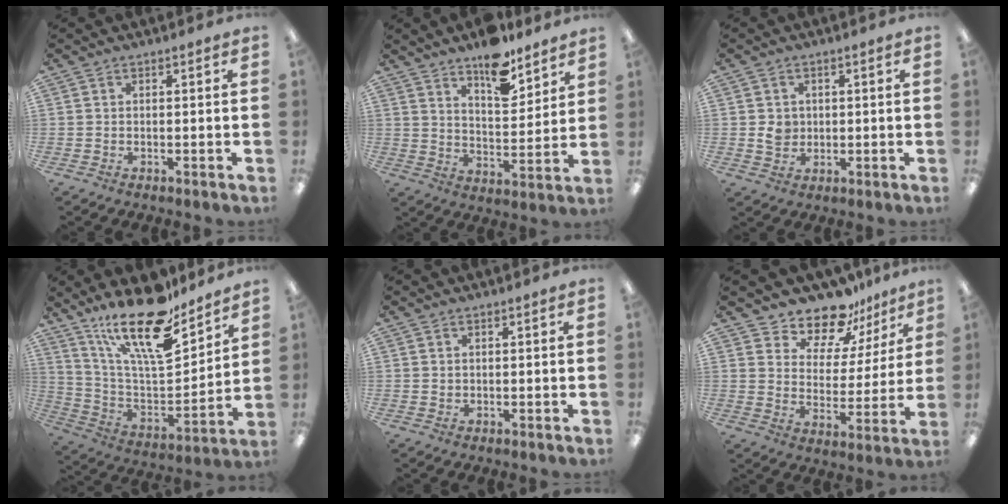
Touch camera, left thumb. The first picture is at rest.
{"total": 11.6, "force": [9.3, 4.3, 5.5], "torque": [-0.071, -0.064, 0.164]}
{"total": 4.1, "force": [0.5, 3.8, 1.5], "torque": [-0.017, 0.002, 0.006]}
{"total": 22.0, "force": [16.0, 6.8, 13.5], "torque": [-0.249, -0.107, 0.274]}
{"total": 0.7, "force": [0.3, 0.6, 0.0], "torque": [-0.001, 0.003, 0.006]}
{"total": 11.8, "force": [10.8, 4.5, 1.8], "torque": [-0.043, -0.099, 0.202]}